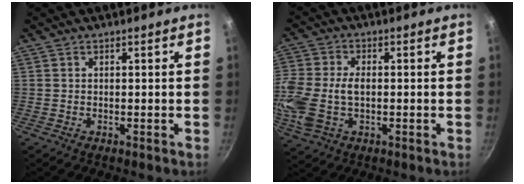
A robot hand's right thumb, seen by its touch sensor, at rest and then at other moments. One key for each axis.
{"total": 12.0, "fx": -1.1, "fy": 7.6, "fz": 9.2, "tx": -0.207, "ty": 0.002, "tz": -0.026}